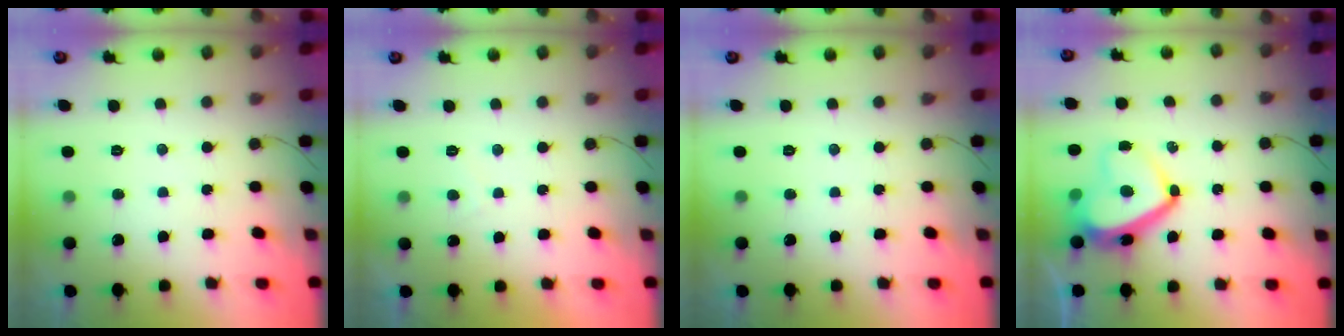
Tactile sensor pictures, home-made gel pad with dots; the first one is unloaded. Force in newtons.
{"total": 1.0, "press": 0.9, "slide": 0.6}
{"total": 0.0}
{"total": 13.9, "press": 13.7, "slide": 1.9}